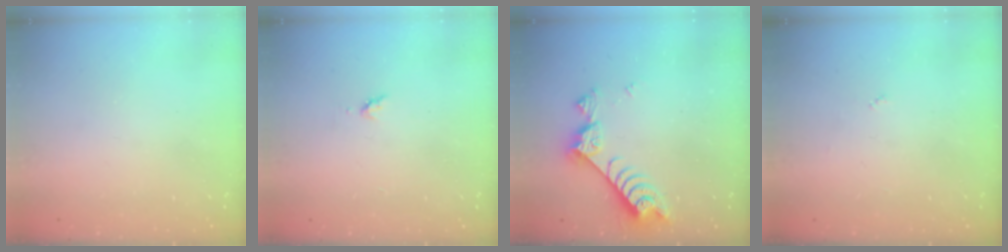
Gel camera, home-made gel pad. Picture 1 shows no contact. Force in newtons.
{"total": 3.5, "press": 3.4, "slide": 0.5}
{"total": 7.7, "press": 7.6, "slide": 1.2}
{"total": 2.7, "press": 2.7, "slide": 0.4}